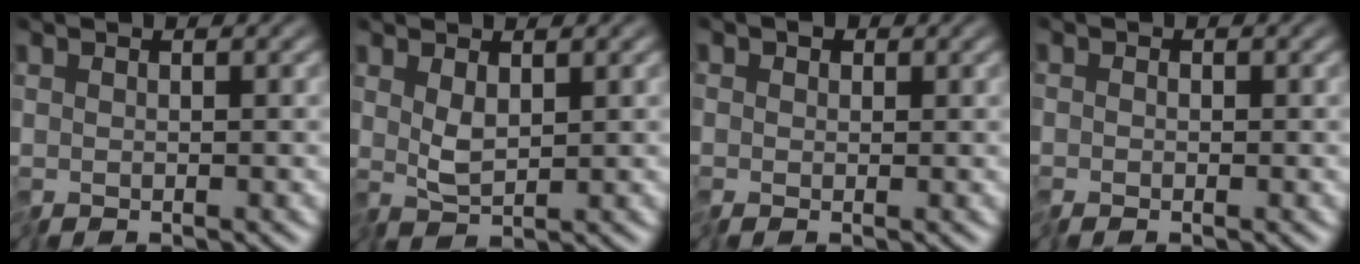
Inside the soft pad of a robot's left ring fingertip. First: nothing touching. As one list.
[{"total": 1.4, "force": [0.4, 0.1, 1.4], "torque": [-0.031, 0.001, 0.009]}, {"total": 1.1, "force": [-0.1, 1.0, 0.4], "torque": [-0.004, 0.003, -0.006]}, {"total": 0.7, "force": [-0.6, 0.3, -0.3], "torque": [0.008, 0.001, -0.012]}]